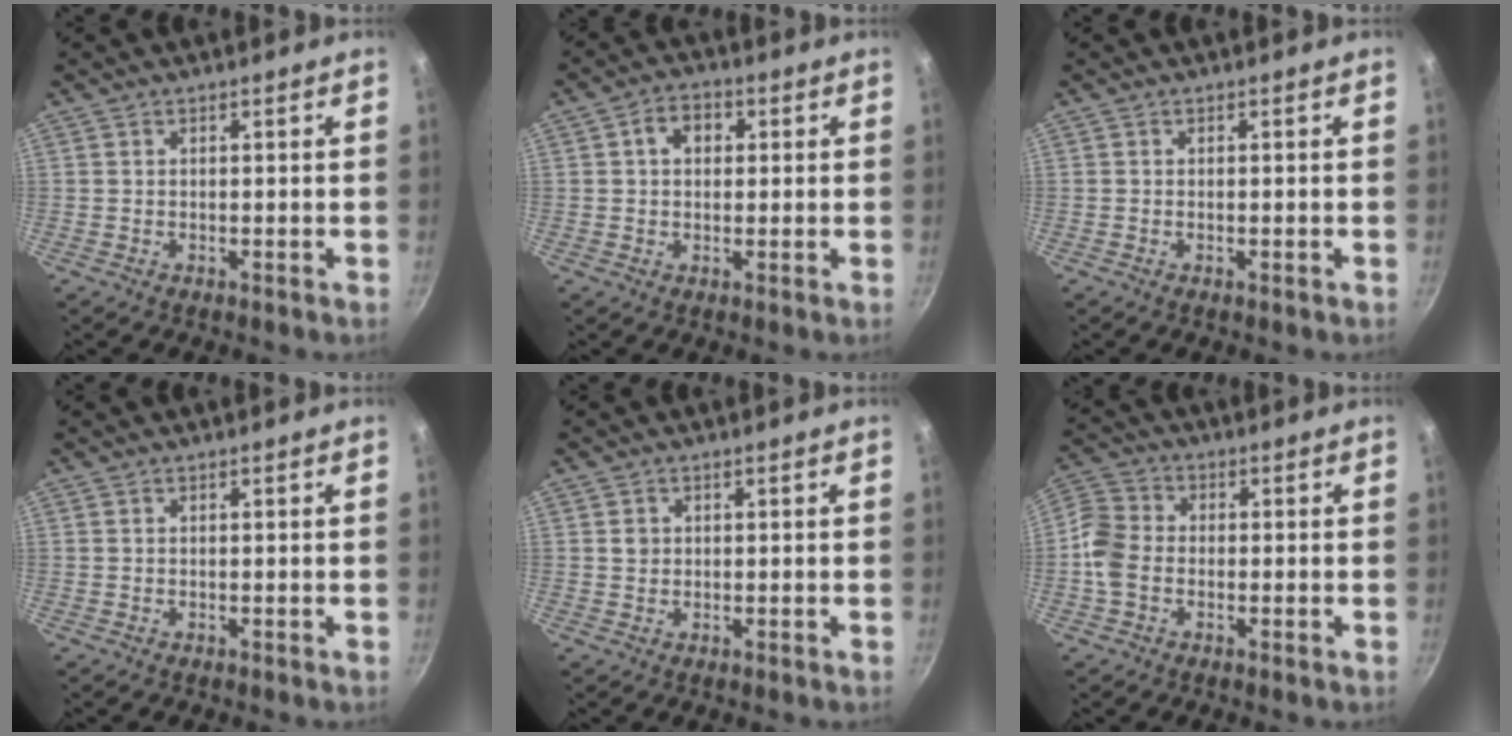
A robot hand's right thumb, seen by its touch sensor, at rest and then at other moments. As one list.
[{"total": 5.4, "force": [1.3, 4.1, 3.3], "torque": [-0.029, 0.011, 0.013]}, {"total": 0.6, "force": [-0.2, 0.1, 0.5], "torque": [-0.009, 0.001, -0.004]}, {"total": 0.0}, {"total": 1.6, "force": [0.3, 1.4, 0.6], "torque": [-0.004, 0.004, 0.005]}, {"total": 7.1, "force": [-1.7, 5.3, 4.3], "torque": [-0.080, 0.020, -0.049]}]